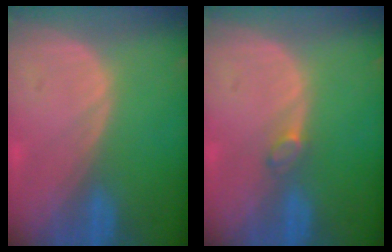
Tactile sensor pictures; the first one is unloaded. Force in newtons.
{"total": 1.4, "press": 1.4, "slide": 0.2}